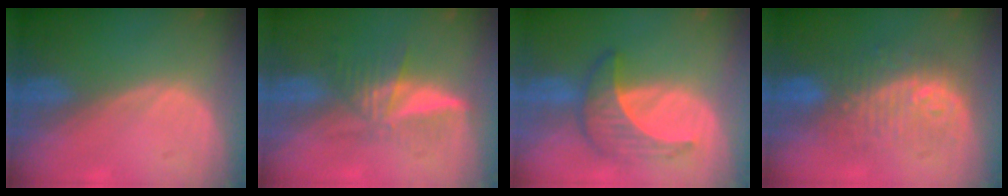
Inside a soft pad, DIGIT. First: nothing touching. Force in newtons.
{"total": 6.0, "press": 5.4, "slide": 2.6}
{"total": 6.4, "press": 6.3, "slide": 1.1}
{"total": 9.5, "press": 9.4, "slide": 1.0}